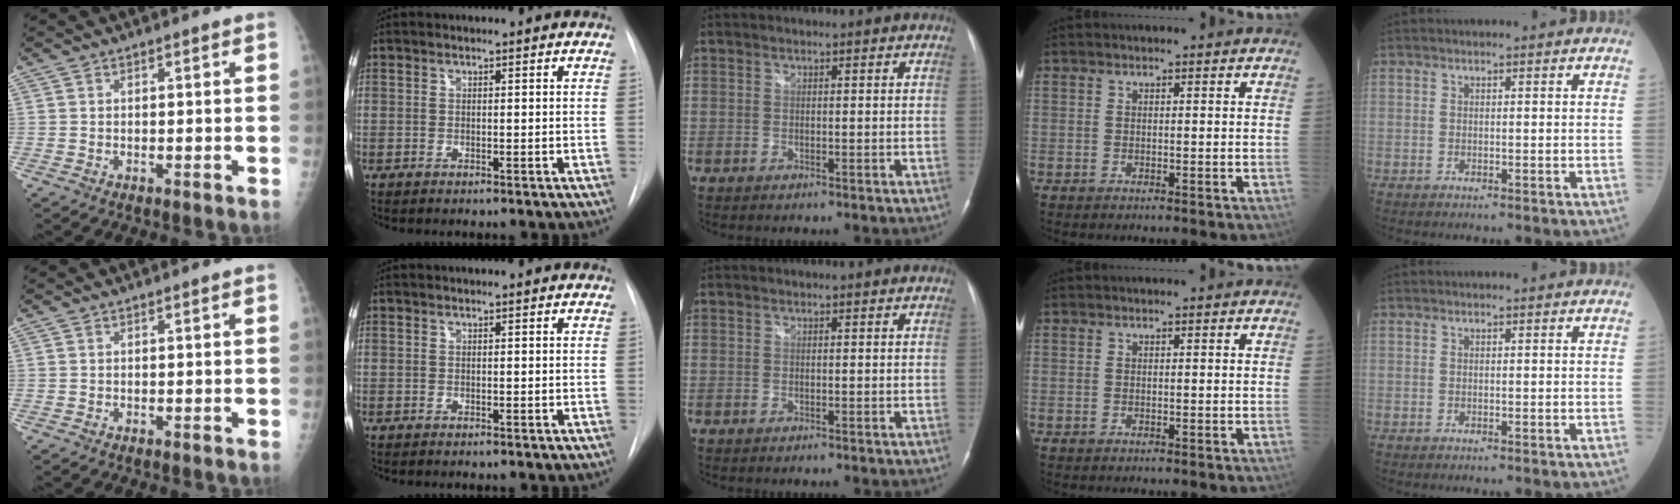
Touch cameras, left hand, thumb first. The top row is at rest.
{}